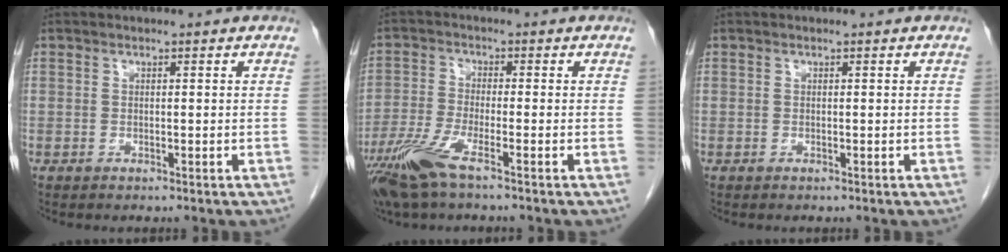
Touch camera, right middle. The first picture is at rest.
{"total": 7.1, "force": [-4.6, 0.6, 5.4], "torque": [-0.123, -0.017, -0.092]}
{"total": 0.0}